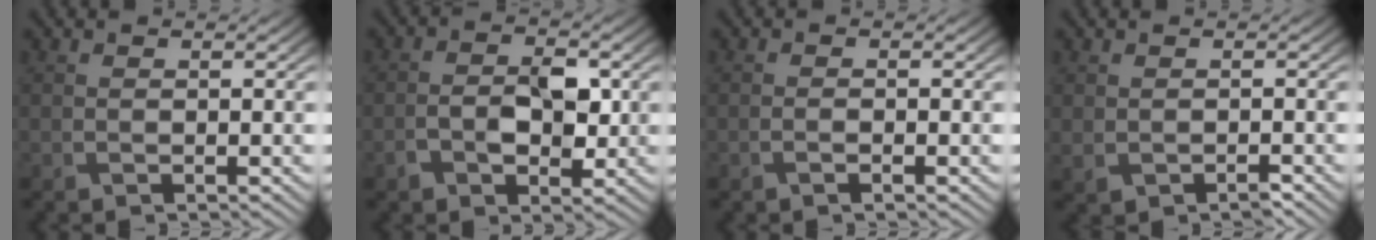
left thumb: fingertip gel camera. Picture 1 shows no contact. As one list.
[{"total": 4.8, "force": [-0.9, 2.7, 3.9], "torque": [-0.072, 0.001, -0.016]}, {"total": 0.8, "force": [-0.4, 0.1, 0.6], "torque": [-0.013, 0.000, -0.007]}, {"total": 1.5, "force": [-0.8, 0.8, 1.0], "torque": [-0.021, -0.004, -0.010]}]